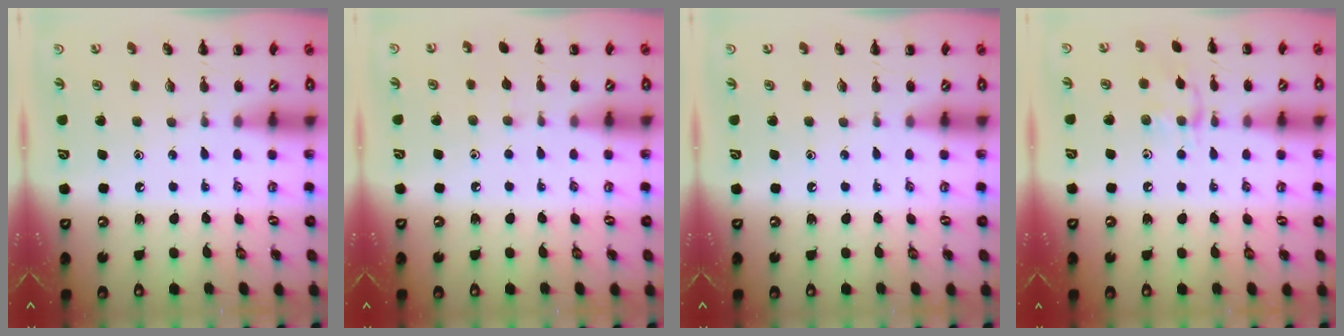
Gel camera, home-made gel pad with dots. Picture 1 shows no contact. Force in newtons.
{"total": 3.7, "press": 3.3, "slide": 1.7}
{"total": 0.0}
{"total": 7.8, "press": 7.7, "slide": 1.0}